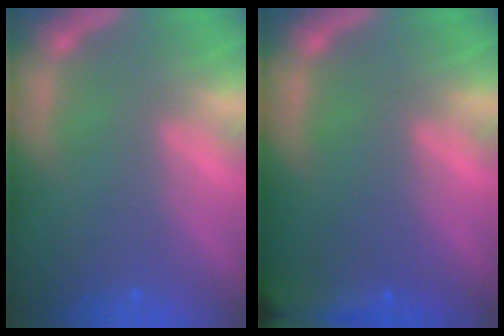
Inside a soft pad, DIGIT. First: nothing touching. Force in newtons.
{"total": 8.0}